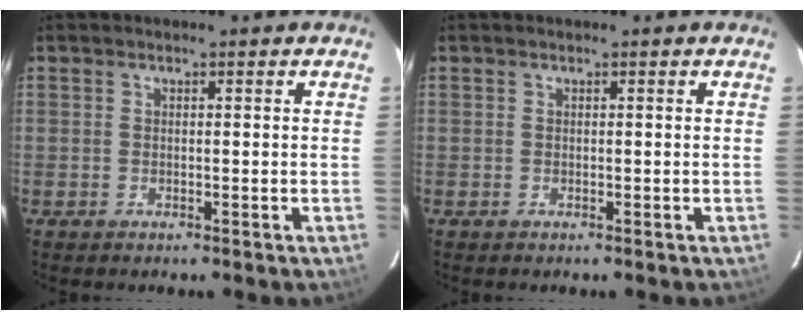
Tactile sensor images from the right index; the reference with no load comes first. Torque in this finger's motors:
{"motor_torque": [0.08, 0.05, 0.03, 0.01]}